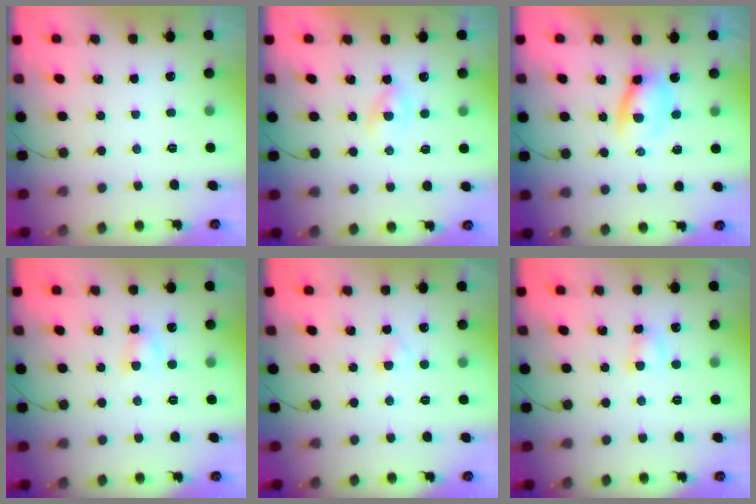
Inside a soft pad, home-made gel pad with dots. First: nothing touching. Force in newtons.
{"total": 1.9, "press": 1.6, "slide": 0.9}
{"total": 4.1, "press": 4.1, "slide": 0.8}
{"total": 3.5, "press": 3.3, "slide": 1.0}
{"total": 2.1, "press": 1.9, "slide": 0.9}
{"total": 3.5, "press": 3.3, "slide": 1.0}